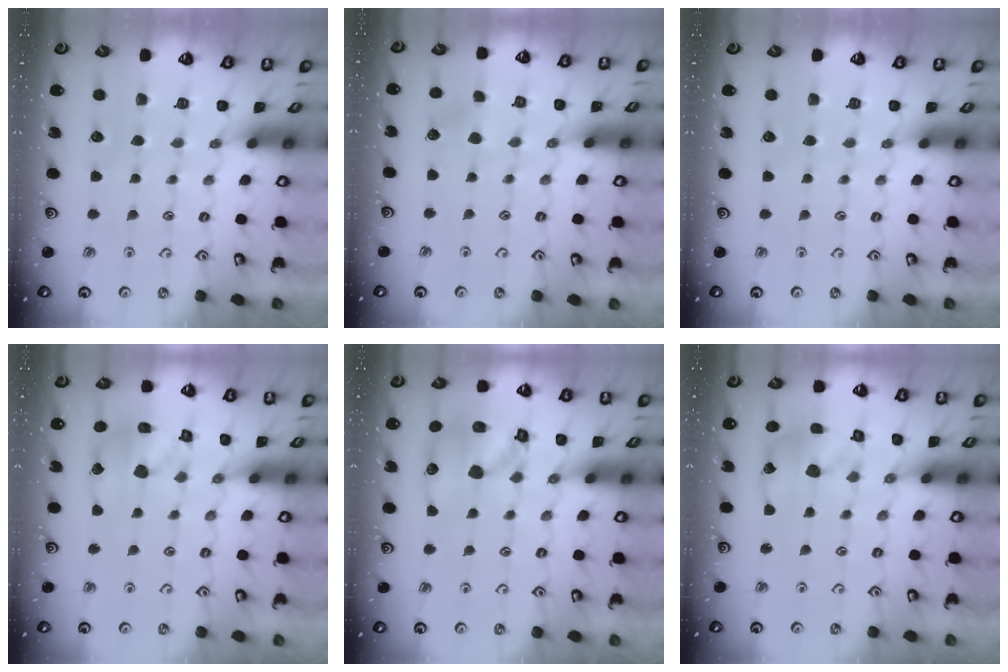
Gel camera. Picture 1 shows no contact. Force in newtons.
{"total": 1.9, "press": 1.9, "slide": 0.2}
{"total": 0.0}
{"total": 13.1, "press": 13.0, "slide": 2.0}
{"total": 13.5, "press": 13.3, "slide": 2.0}
{"total": 10.6, "press": 10.5, "slide": 1.5}